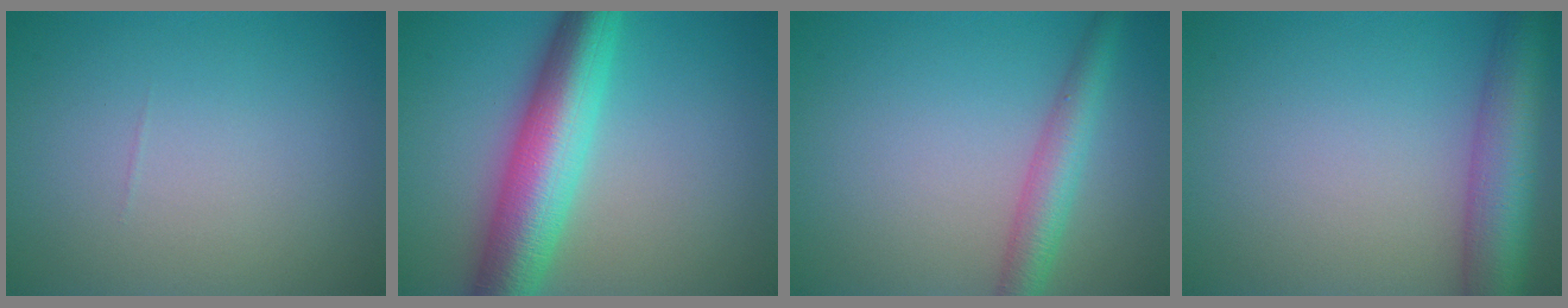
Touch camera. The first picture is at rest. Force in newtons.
{"total": 8.9, "press": 8.9, "slide": 0.1}
{"total": 3.6, "press": 3.6, "slide": 0.1}
{"total": 7.4, "press": 7.4, "slide": 0.3}